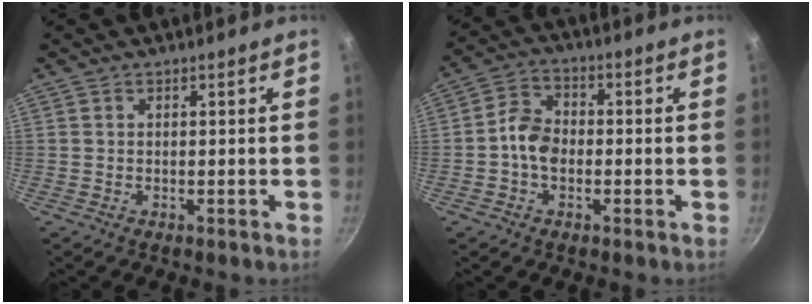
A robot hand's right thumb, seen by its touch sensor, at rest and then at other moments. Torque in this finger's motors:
{"motor_torque": [0.09, 0.08, 0.18, 0.04, 0.03]}